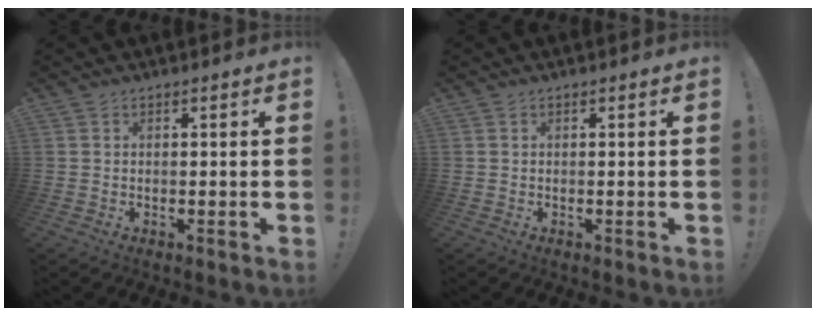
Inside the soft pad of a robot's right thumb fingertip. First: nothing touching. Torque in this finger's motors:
{"motor_torque": [0.00, 0.00, 0.01, 0.01, 0.00]}